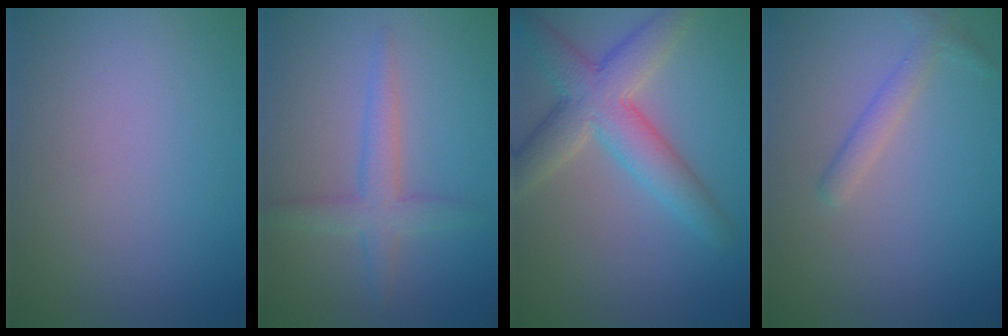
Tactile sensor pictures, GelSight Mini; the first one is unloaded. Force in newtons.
{"total": 3.1, "press": 3.1, "slide": 0.2}
{"total": 6.0, "press": 6.0, "slide": 0.2}
{"total": 1.7, "press": 1.7, "slide": 0.1}